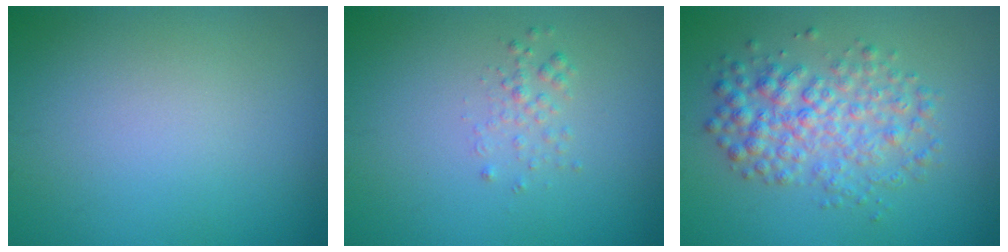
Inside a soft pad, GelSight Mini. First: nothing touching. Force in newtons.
{"total": 1.1, "press": 1.1, "slide": 0.1}
{"total": 4.6, "press": 4.6, "slide": 0.0}